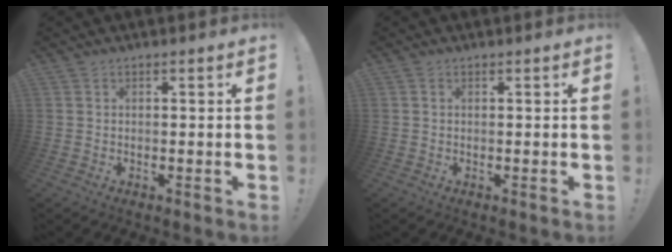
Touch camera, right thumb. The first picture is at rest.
{"total": 0.0}